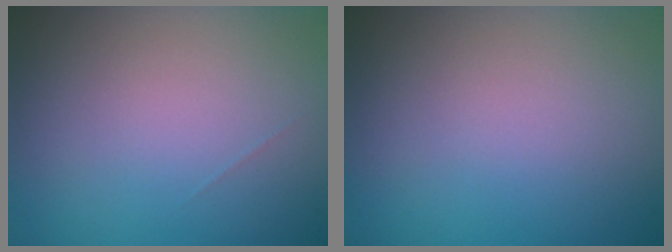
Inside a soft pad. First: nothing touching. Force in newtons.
{"total": 0.0}